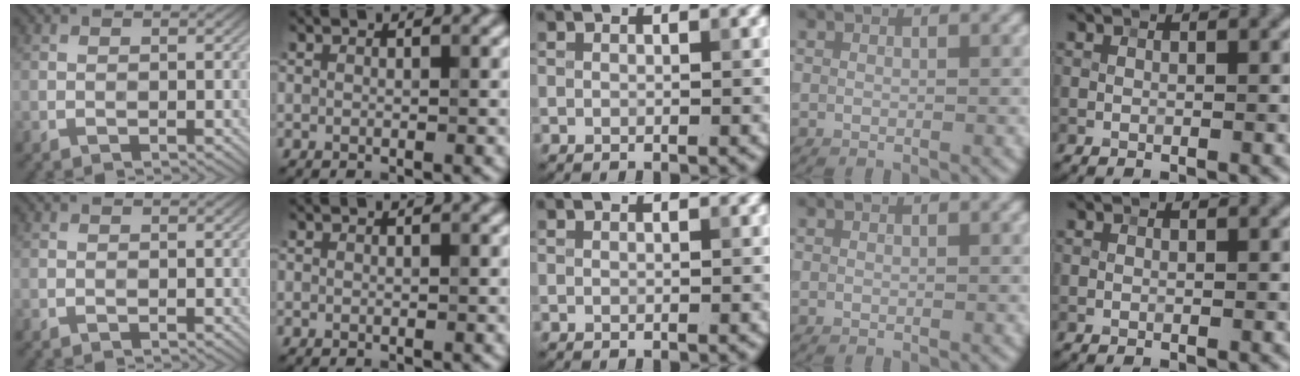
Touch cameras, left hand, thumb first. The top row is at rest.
{}